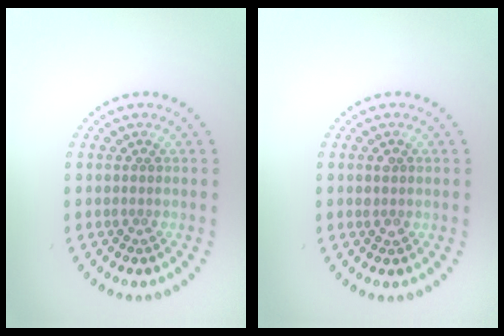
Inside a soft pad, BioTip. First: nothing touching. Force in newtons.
{"total": 1.1, "press": 1.1, "slide": 0.2}